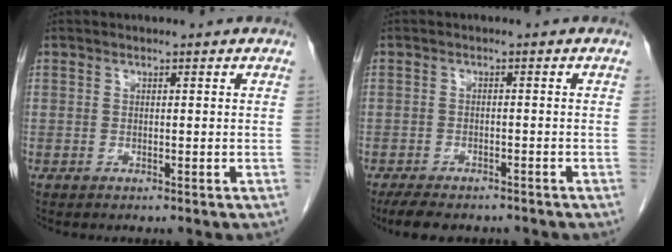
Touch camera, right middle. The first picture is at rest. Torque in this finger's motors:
{"motor_torque": [0.07, -0.06, 0.03, 0.03]}